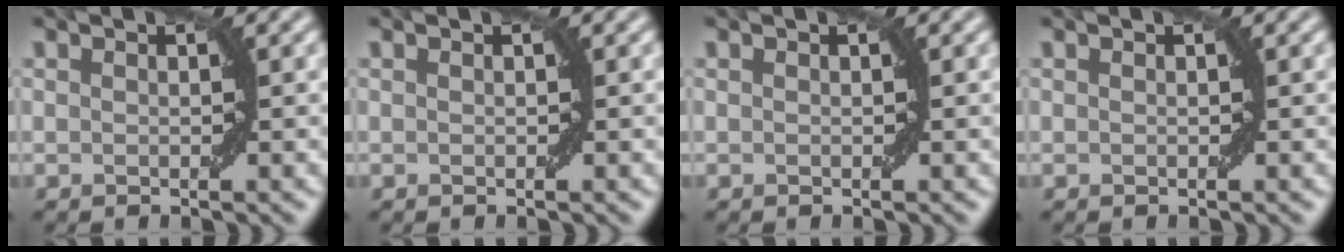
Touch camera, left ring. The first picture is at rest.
{"total": 0.0}
{"total": 0.0}
{"total": 0.0}